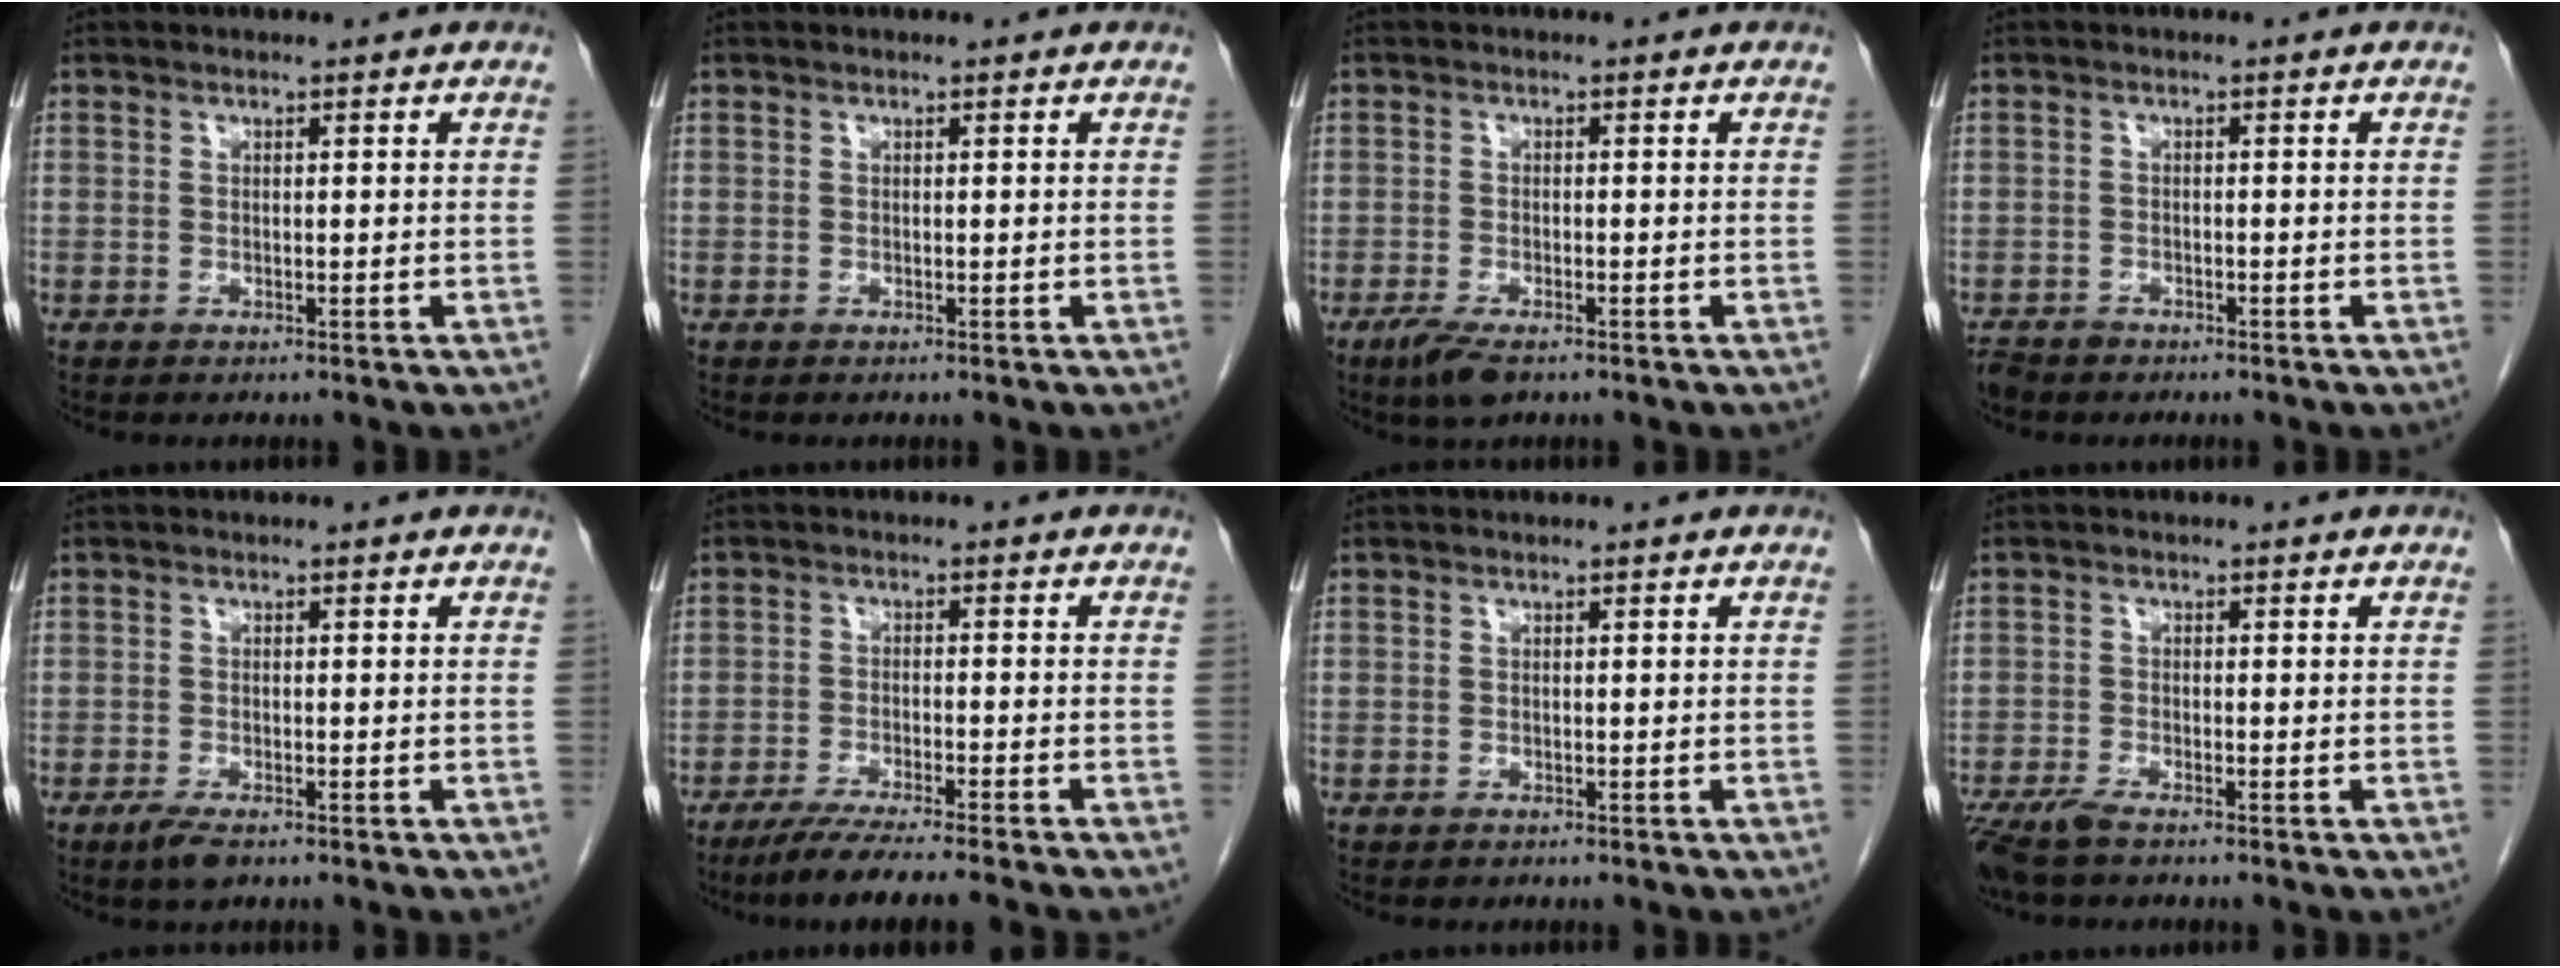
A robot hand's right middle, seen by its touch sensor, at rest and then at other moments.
{"total": 0.0}
{"total": 4.3, "force": [-2.8, 1.2, 3.0], "torque": [-0.062, -0.008, -0.047]}
{"total": 2.7, "force": [-2.4, 1.2, 0.7], "torque": [-0.014, -0.003, -0.040]}
{"total": 2.8, "force": [-1.8, 0.8, 2.0], "torque": [-0.043, -0.005, -0.031]}
{"total": 8.9, "force": [-7.4, -0.8, 4.8], "torque": [-0.062, -0.025, -0.120]}
{"total": 0.0}
{"total": 4.3, "force": [-3.3, 0.8, 2.6], "torque": [-0.053, -0.011, -0.060]}